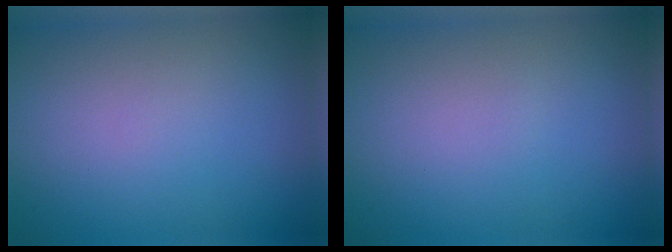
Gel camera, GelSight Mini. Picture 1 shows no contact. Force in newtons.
{"total": 0.0}